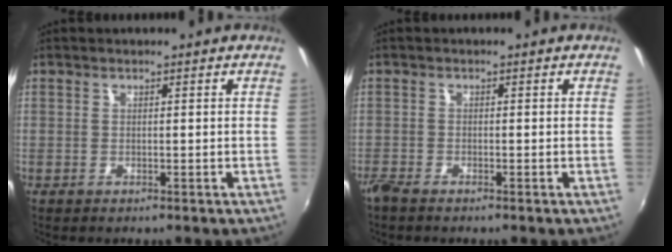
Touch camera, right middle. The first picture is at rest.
{"total": 1.9, "force": [-1.7, 0.1, 0.8], "torque": [-0.022, -0.008, -0.037]}